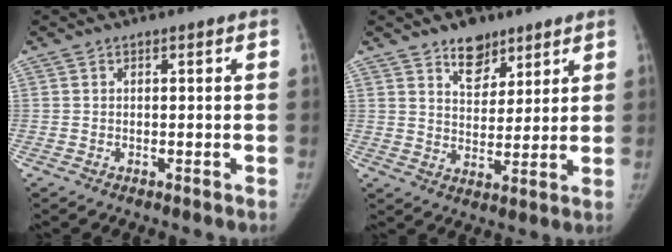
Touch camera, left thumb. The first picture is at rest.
{"total": 7.8, "force": [5.4, 4.5, 3.3], "torque": [-0.021, -0.036, 0.091]}